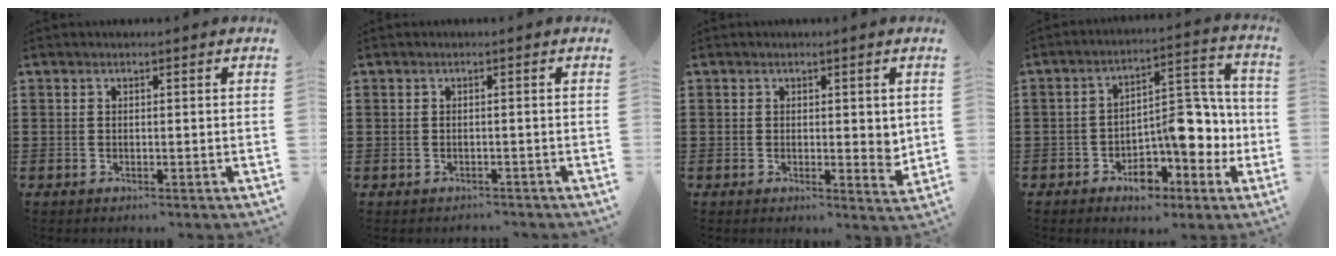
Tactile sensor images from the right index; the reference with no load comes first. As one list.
[{"total": 0.8, "force": [-0.6, 0.4, -0.1], "torque": [-0.001, 0.003, -0.015]}, {"total": 2.4, "force": [0.8, 1.2, 1.9], "torque": [-0.021, -0.002, 0.011]}, {"total": 11.0, "force": [-3.6, 6.7, 8.0], "torque": [-0.101, 0.010, -0.058]}]